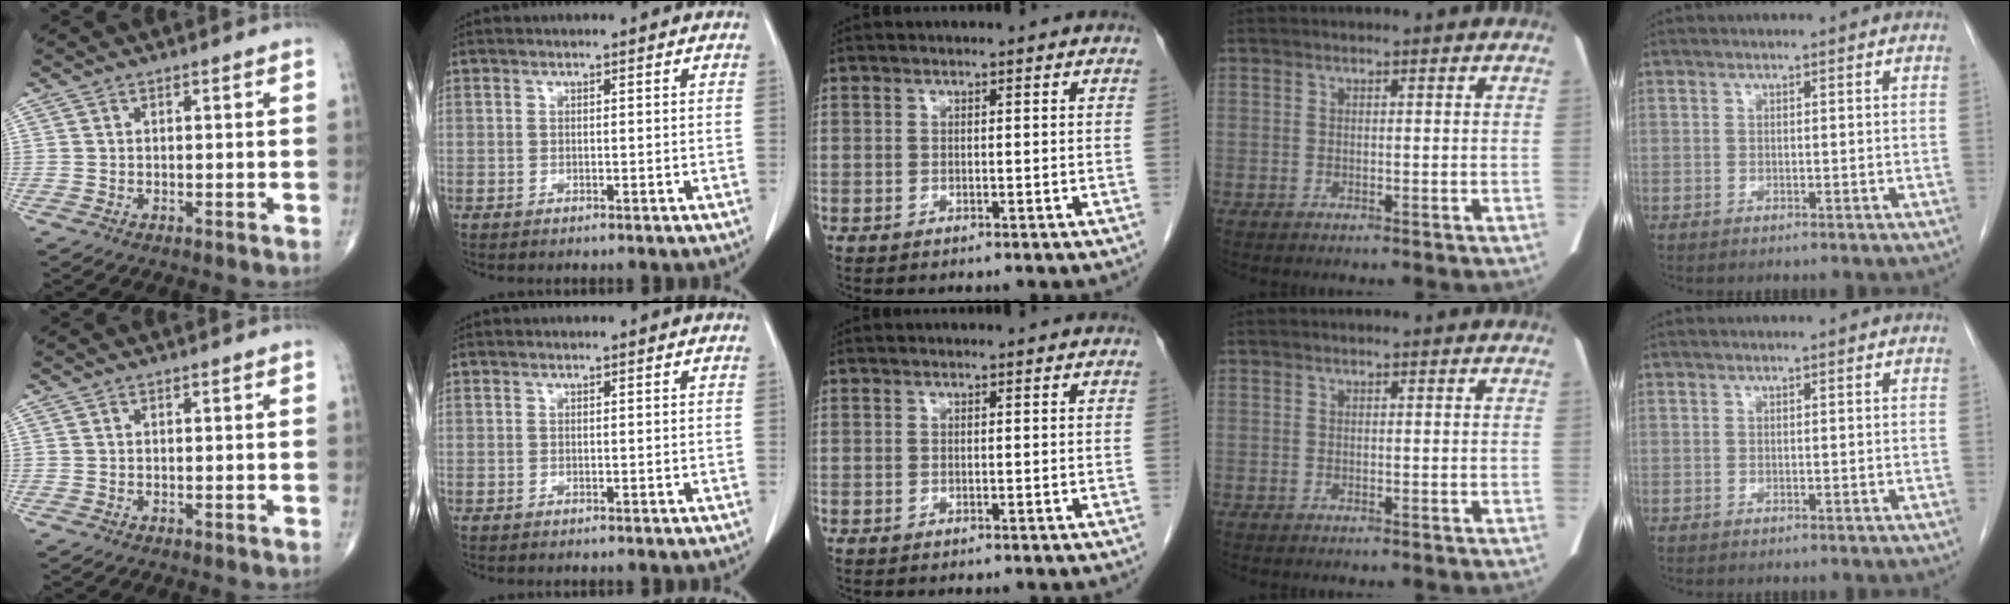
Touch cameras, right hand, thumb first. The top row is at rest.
{}